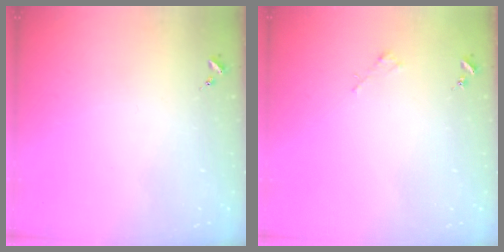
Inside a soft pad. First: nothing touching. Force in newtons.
{"total": 1.8, "press": 1.8, "slide": 0.2}